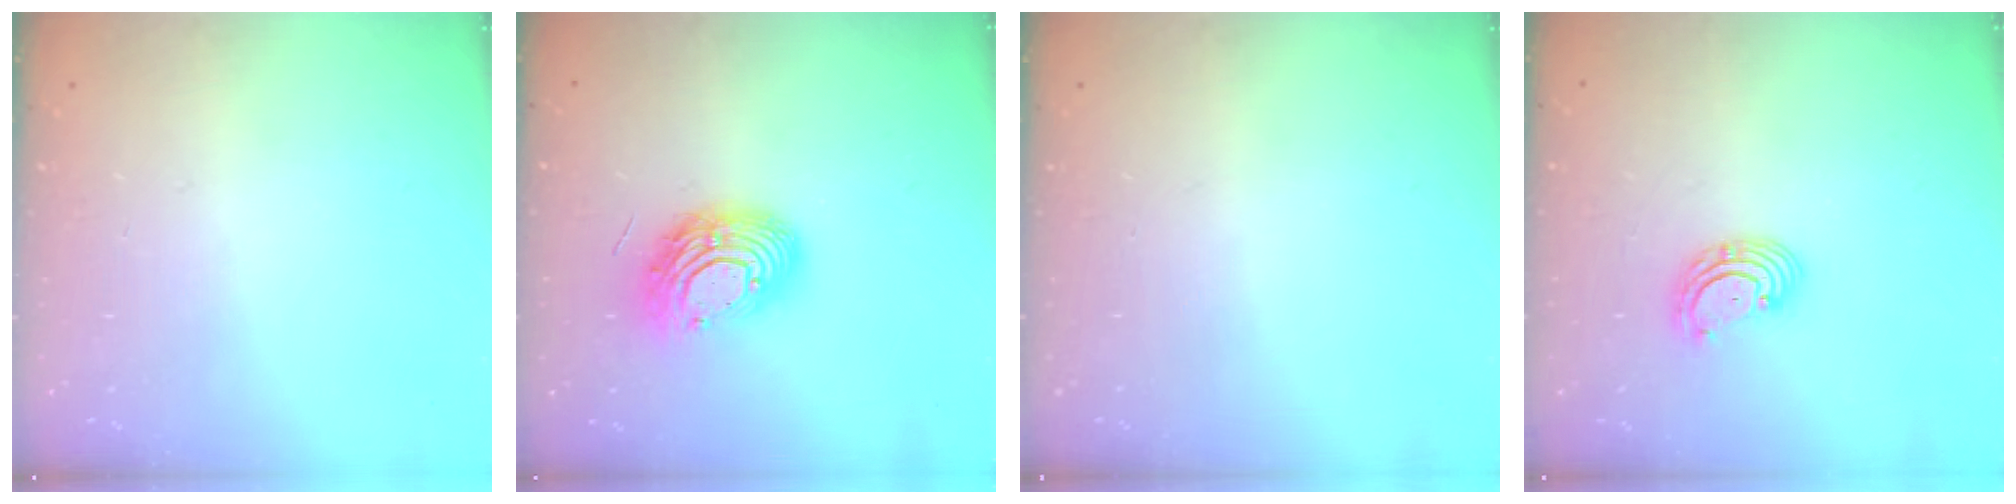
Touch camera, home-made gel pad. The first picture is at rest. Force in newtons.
{"total": 15.0, "press": 15.0, "slide": 1.2}
{"total": 0.0}
{"total": 3.2, "press": 3.2, "slide": 0.2}